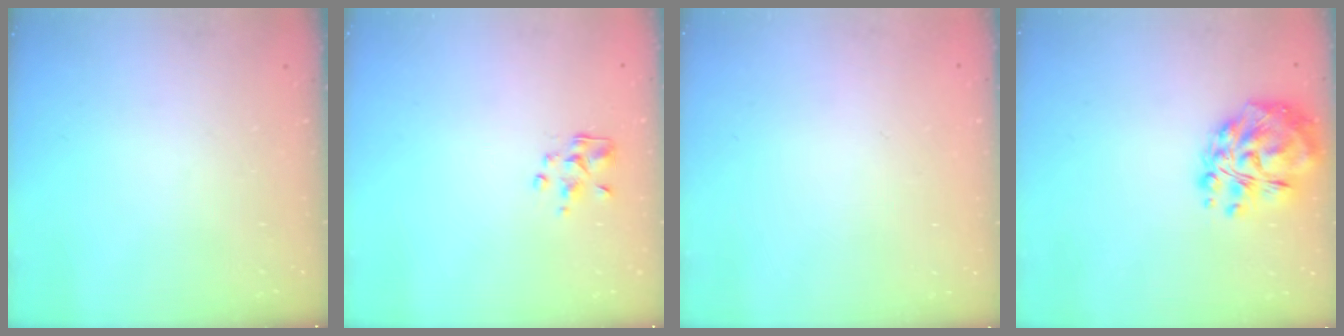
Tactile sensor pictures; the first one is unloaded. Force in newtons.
{"total": 2.4, "press": 2.3, "slide": 0.6}
{"total": 1.8, "press": 1.8, "slide": 0.2}
{"total": 14.0, "press": 13.5, "slide": 3.6}